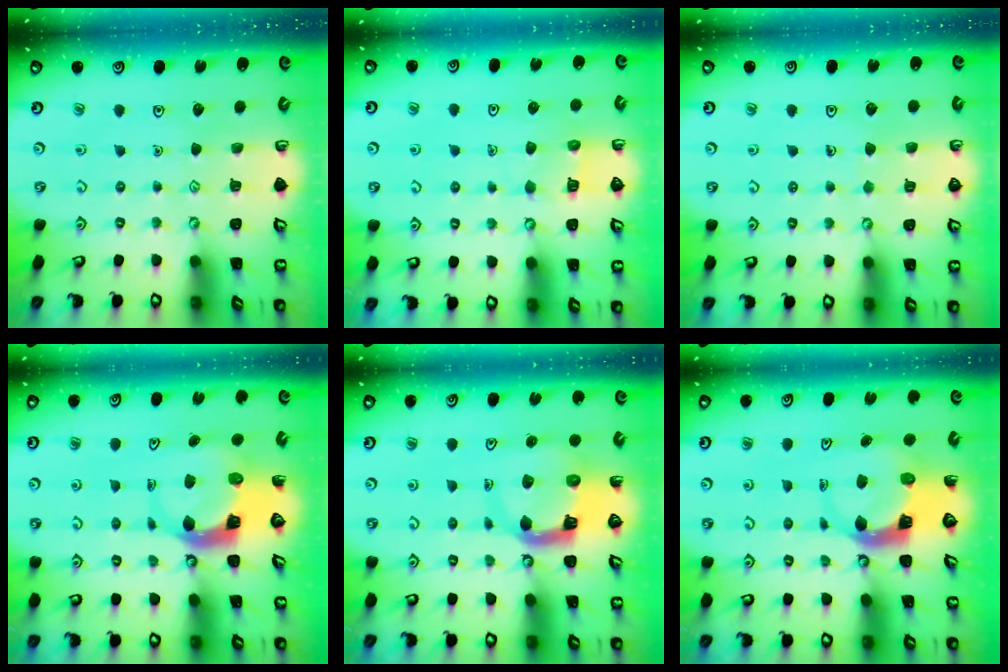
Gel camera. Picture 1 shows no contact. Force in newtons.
{"total": 5.5, "press": 5.5, "slide": 0.6}
{"total": 2.6, "press": 2.6, "slide": 0.2}
{"total": 5.8, "press": 5.7, "slide": 0.7}
{"total": 7.9, "press": 7.9, "slide": 1.1}
{"total": 5.2, "press": 5.1, "slide": 0.6}